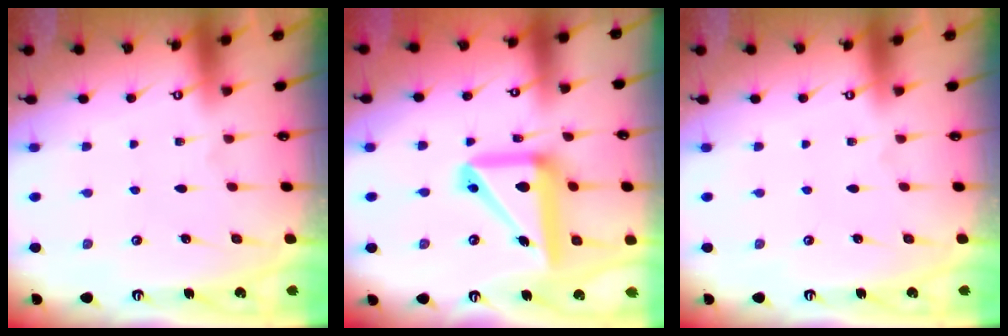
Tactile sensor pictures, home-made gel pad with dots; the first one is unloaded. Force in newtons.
{"total": 17.4, "press": 17.1, "slide": 2.8}
{"total": 0.0}